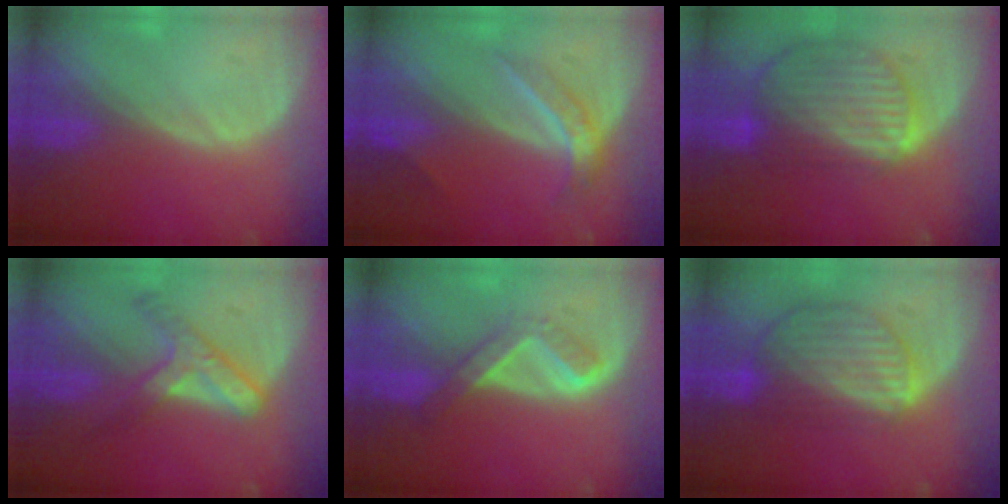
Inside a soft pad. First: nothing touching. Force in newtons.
{"total": 4.6, "press": 4.0, "slide": 2.3}
{"total": 10.4, "press": 8.9, "slide": 5.4}
{"total": 6.0, "press": 5.6, "slide": 2.4}
{"total": 5.2, "press": 4.5, "slide": 2.6}
{"total": 8.8, "press": 7.7, "slide": 4.3}